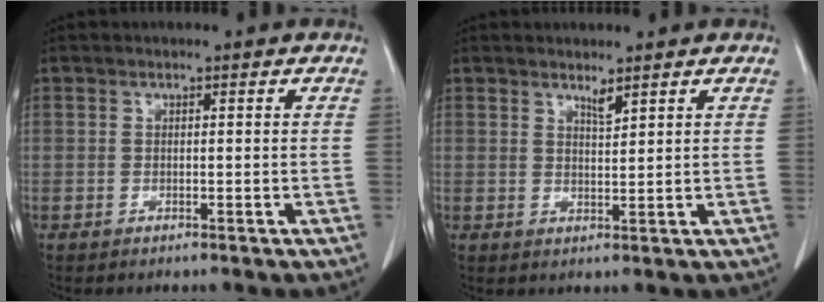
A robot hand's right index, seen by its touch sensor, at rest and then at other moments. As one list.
[{"total": 1.7, "force": [1.5, 0.0, 0.9], "torque": [-0.017, -0.008, 0.029]}]